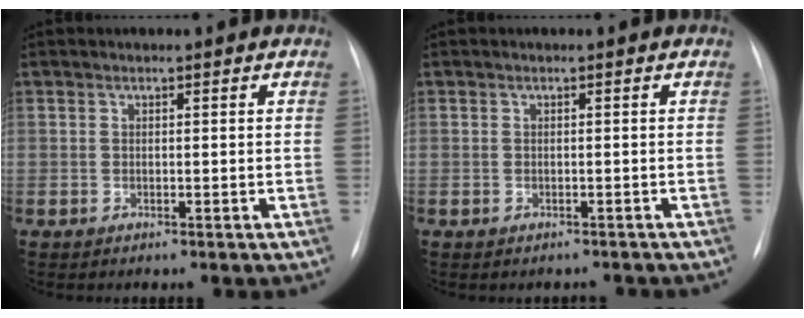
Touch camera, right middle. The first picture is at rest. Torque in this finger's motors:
{"motor_torque": [-0.02, -0.02, -0.03, -0.01]}